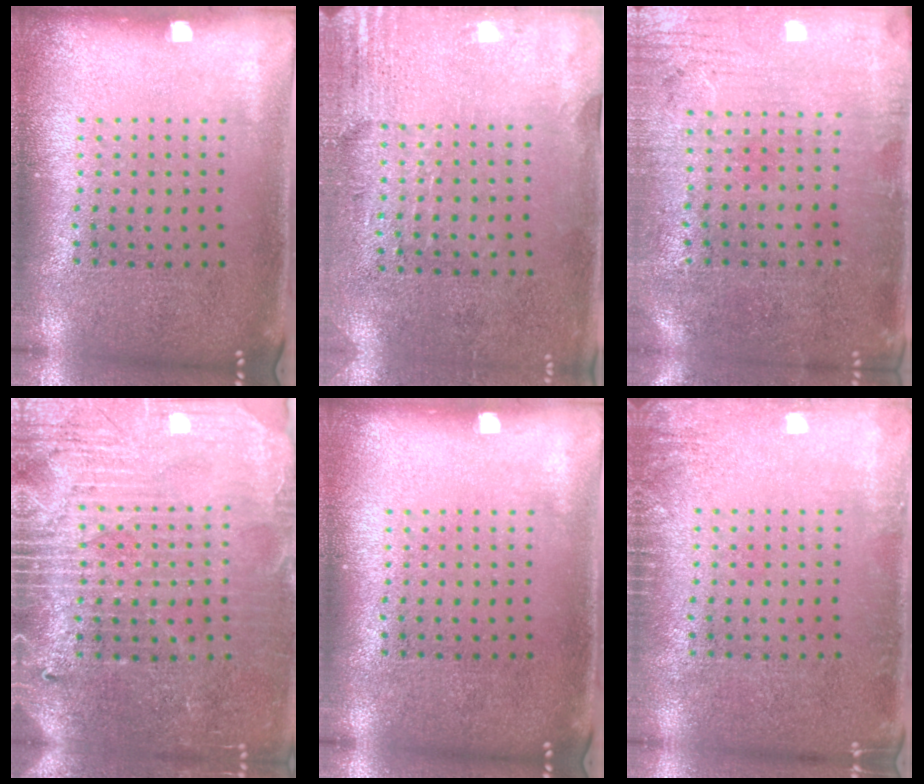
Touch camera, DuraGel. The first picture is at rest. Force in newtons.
{"total": 2.8, "press": 2.5, "slide": 1.4}
{"total": 0.5, "press": 0.2, "slide": 0.5}
{"total": 3.9, "press": 3.6, "slide": 1.5}
{"total": 0.0}
{"total": 1.4, "press": 1.4, "slide": 0.3}